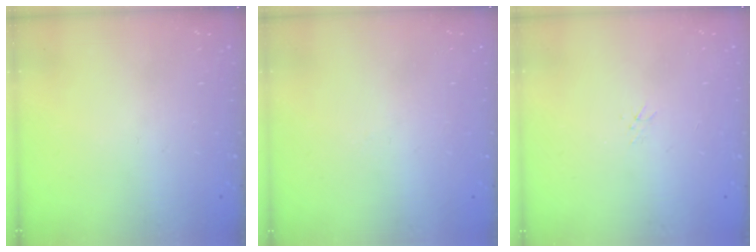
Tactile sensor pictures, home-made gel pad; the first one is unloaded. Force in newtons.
{"total": 1.8, "press": 1.6, "slide": 0.6}
{"total": 1.5, "press": 1.5, "slide": 0.2}